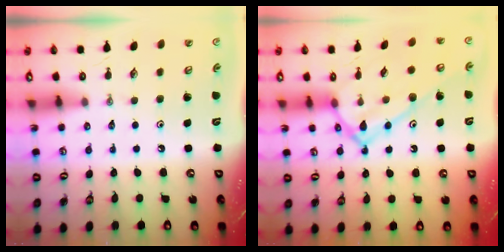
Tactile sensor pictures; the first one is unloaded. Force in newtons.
{"total": 14.4, "press": 14.4, "slide": 0.8}